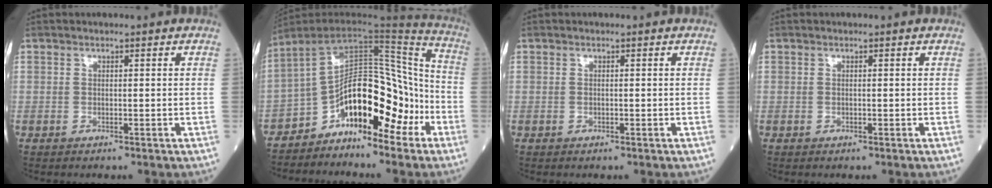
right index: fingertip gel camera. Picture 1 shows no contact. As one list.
[{"total": 14.6, "force": [-7.0, 6.5, 11.0], "torque": [-0.161, 0.048, -0.114]}, {"total": 0.0}, {"total": 0.0}]